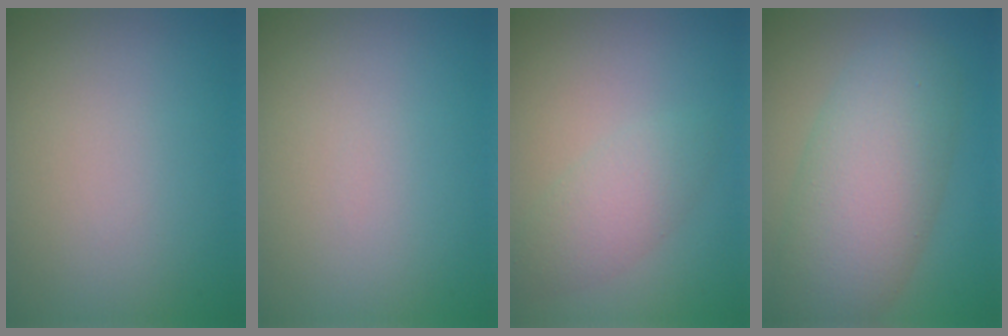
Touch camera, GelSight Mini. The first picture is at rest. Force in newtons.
{"total": 0.0}
{"total": 2.7, "press": 2.7, "slide": 0.0}
{"total": 7.9, "press": 7.9, "slide": 0.4}